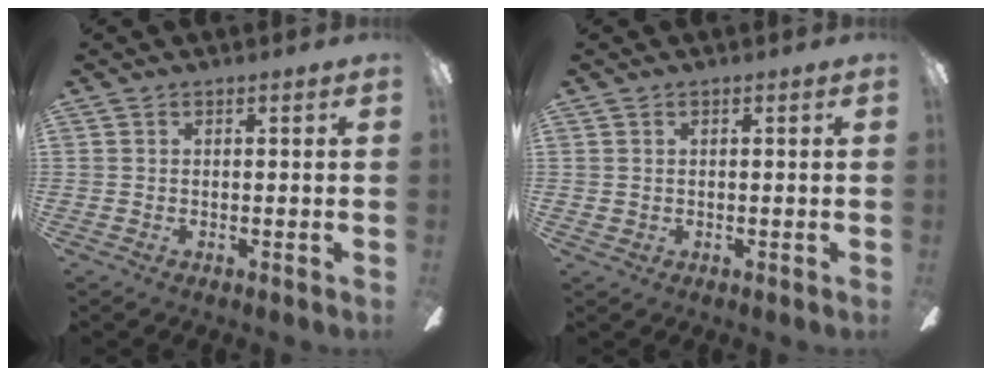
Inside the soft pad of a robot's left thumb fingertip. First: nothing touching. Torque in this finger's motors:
{"motor_torque": [-0.25, 0.24, -0.04, -0.06, 0.00]}